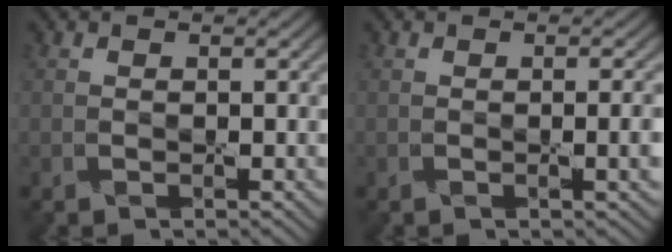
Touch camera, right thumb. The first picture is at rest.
{"total": 1.9, "force": [0.0, 0.4, 1.9], "torque": [-0.023, 0.006, -0.003]}